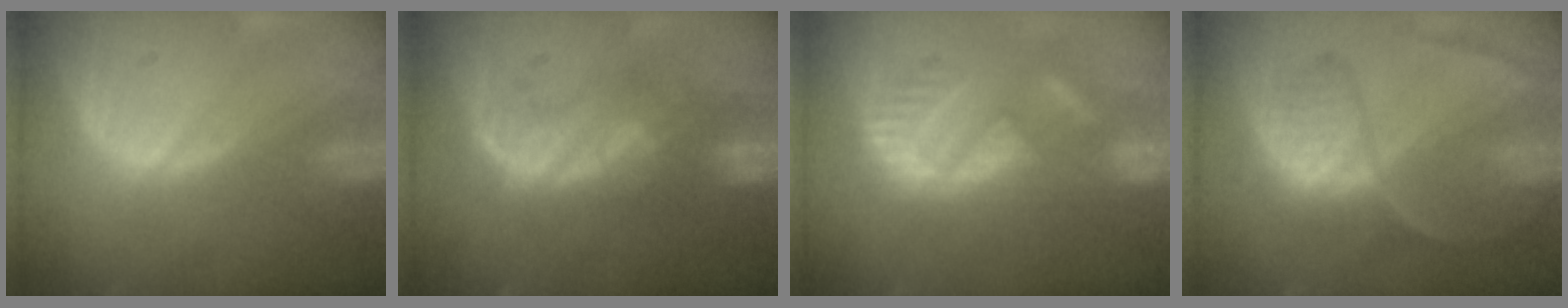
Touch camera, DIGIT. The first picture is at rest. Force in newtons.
{"total": 7.7, "press": 7.4, "slide": 2.0}
{"total": 8.4, "press": 8.2, "slide": 1.9}
{"total": 8.8, "press": 7.6, "slide": 4.6}